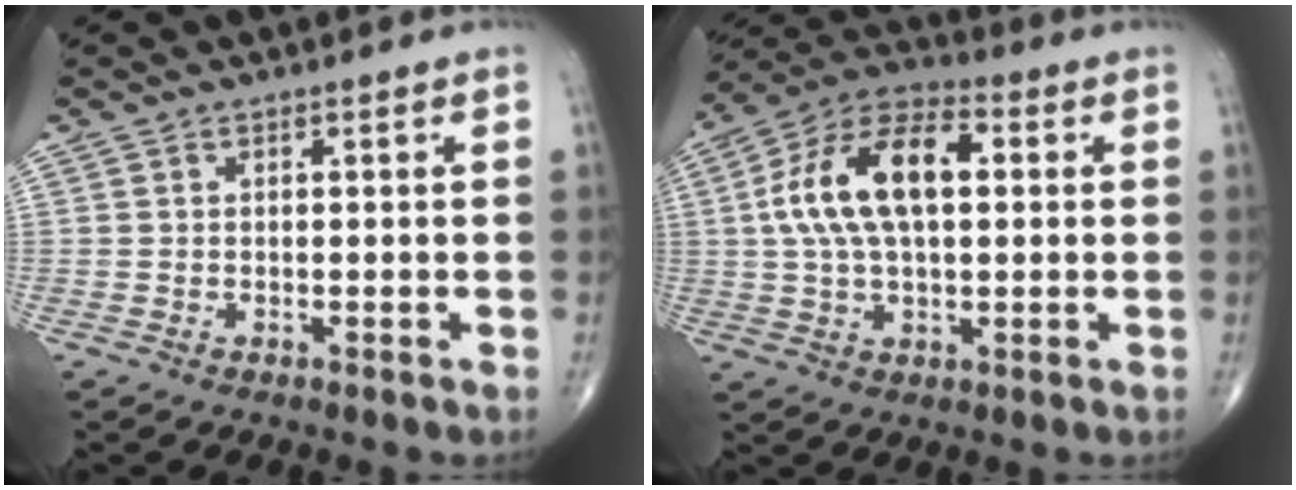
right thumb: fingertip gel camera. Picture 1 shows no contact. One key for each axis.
{"total": 16.6, "fx": 2.5, "fy": 8.7, "fz": 13.9, "tx": -0.254, "ty": 0.029, "tz": 0.039}